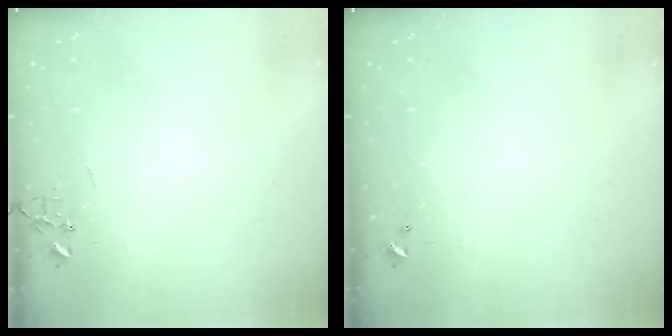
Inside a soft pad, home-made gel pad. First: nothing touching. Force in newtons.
{"total": 0.0}